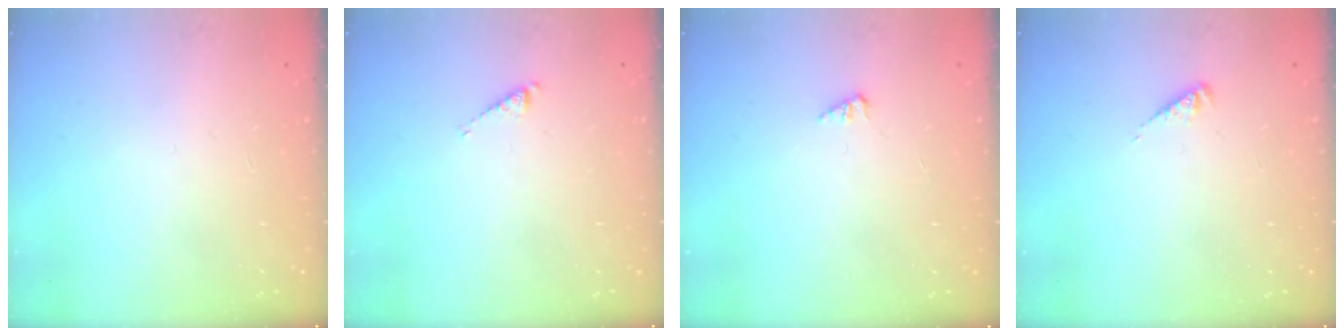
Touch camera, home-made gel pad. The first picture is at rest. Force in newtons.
{"total": 2.7, "press": 2.7, "slide": 0.4}
{"total": 1.3, "press": 1.3, "slide": 0.1}
{"total": 2.1, "press": 2.0, "slide": 0.4}